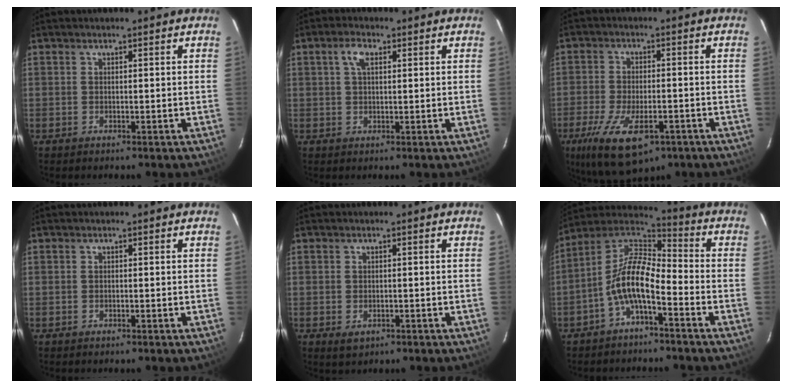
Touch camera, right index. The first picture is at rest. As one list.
[{"total": 3.4, "force": [1.3, 1.7, 2.6], "torque": [-0.050, 0.011, 0.025]}, {"total": 14.6, "force": [-7.9, 6.0, 10.7], "torque": [-0.222, -0.040, -0.124]}, {"total": 0.0}, {"total": 2.7, "force": [-1.0, 1.9, 1.6], "torque": [-0.029, -0.006, -0.011]}, {"total": 10.3, "force": [-4.7, 3.7, 8.4], "torque": [-0.177, 0.015, -0.094]}]